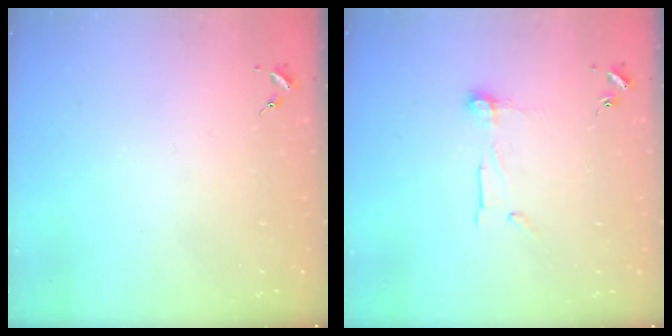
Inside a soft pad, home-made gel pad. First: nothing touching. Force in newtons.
{"total": 7.7, "press": 7.6, "slide": 0.5}